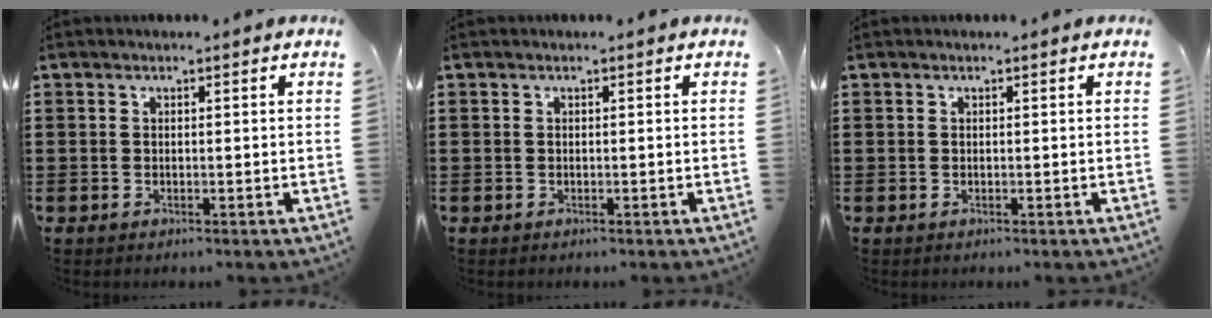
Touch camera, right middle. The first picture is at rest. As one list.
[{"total": 0.0}, {"total": 0.0}]